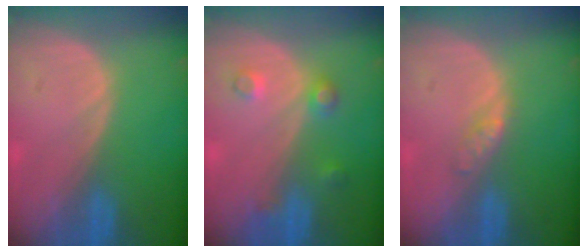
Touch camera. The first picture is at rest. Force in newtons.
{"total": 3.4, "press": 3.2, "slide": 0.9}
{"total": 2.0, "press": 2.0, "slide": 0.1}